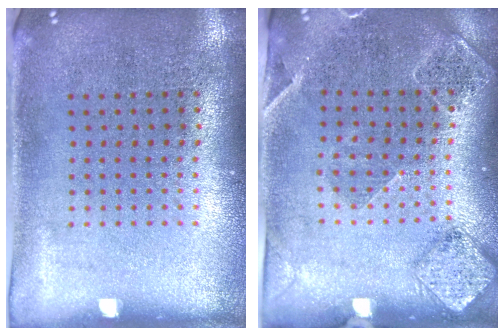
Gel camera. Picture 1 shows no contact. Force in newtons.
{"total": 1.6, "press": 1.6, "slide": 0.3}